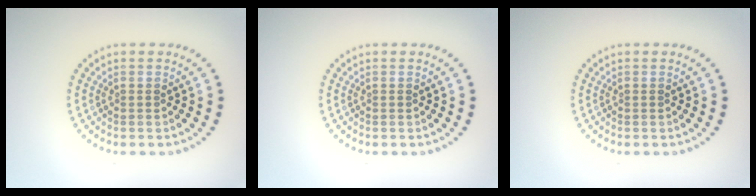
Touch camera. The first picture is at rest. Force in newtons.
{"total": 0.0}
{"total": 0.0}